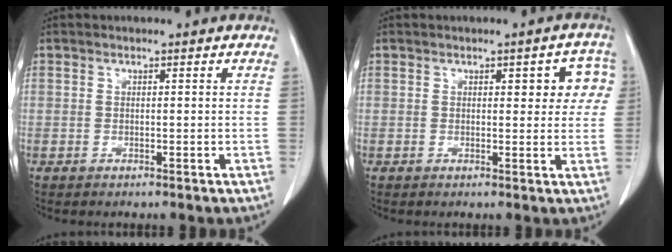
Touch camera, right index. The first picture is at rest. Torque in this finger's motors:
{"motor_torque": [0.13, 0.11, 0.05, 0.00]}